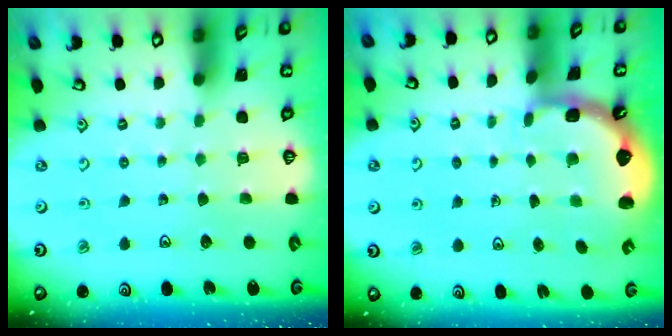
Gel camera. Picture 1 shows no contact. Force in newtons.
{"total": 2.3, "press": 1.7, "slide": 1.6}